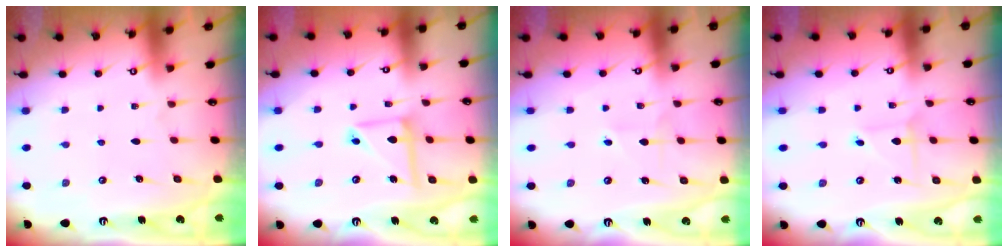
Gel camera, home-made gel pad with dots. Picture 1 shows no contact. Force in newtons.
{"total": 10.0, "press": 9.9, "slide": 0.8}
{"total": 2.4, "press": 2.4, "slide": 0.2}
{"total": 1.9, "press": 1.9, "slide": 0.2}